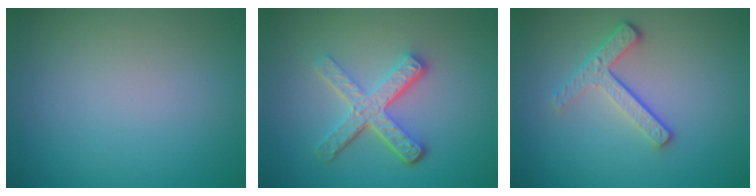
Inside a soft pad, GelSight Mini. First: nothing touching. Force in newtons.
{"total": 5.0, "press": 3.5, "slide": 3.6}
{"total": 3.5, "press": 2.5, "slide": 2.5}